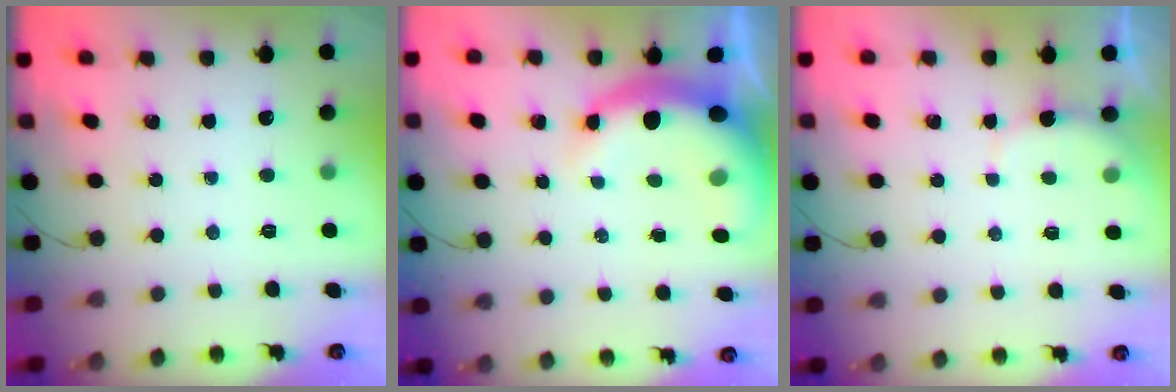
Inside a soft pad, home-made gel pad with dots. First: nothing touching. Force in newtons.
{"total": 8.4, "press": 8.2, "slide": 2.0}
{"total": 2.3, "press": 2.2, "slide": 0.6}